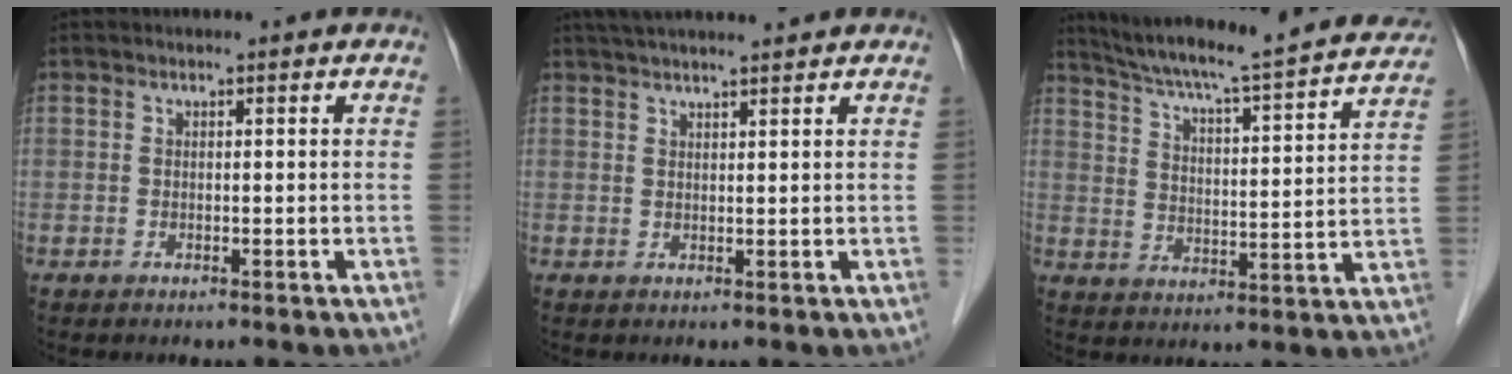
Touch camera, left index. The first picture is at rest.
{"total": 9.1, "force": [8.0, 0.3, 4.3], "torque": [-0.067, 0.037, 0.114]}
{"total": 25.8, "force": [23.5, 1.4, 10.6], "torque": [-0.175, -0.031, 0.312]}